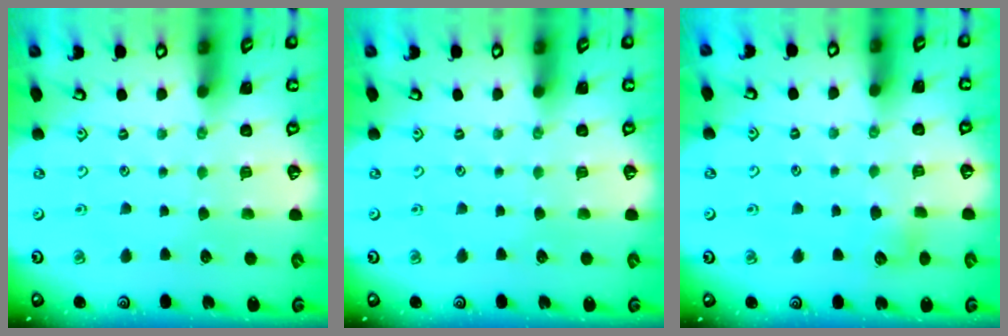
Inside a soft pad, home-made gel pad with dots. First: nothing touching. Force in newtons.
{"total": 0.0}
{"total": 5.8, "press": 5.8, "slide": 0.7}